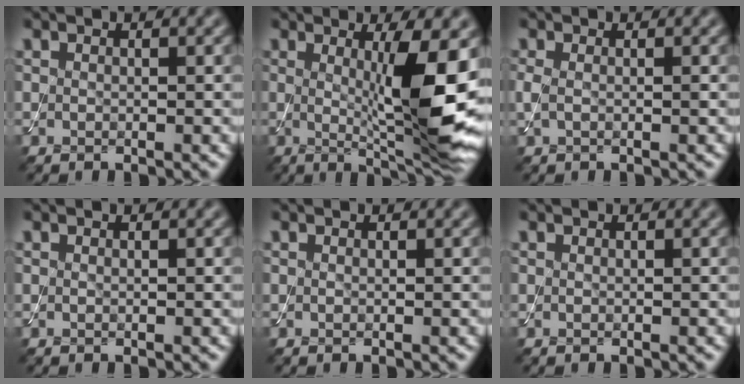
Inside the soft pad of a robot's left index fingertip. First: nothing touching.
{"total": 9.3, "force": [0.7, 1.6, 9.1], "torque": [-0.126, -0.020, 0.019]}
{"total": 1.1, "force": [0.0, 0.5, 1.1], "torque": [-0.023, -0.001, -0.003]}
{"total": 0.0}
{"total": 0.0}
{"total": 0.0}